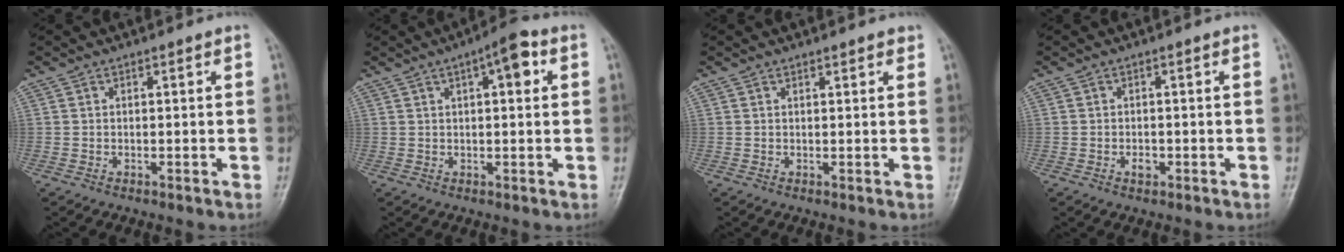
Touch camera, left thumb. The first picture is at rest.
{"total": 6.3, "force": [2.2, 2.1, 5.5], "torque": [-0.069, 0.011, 0.024]}
{"total": 1.5, "force": [1.1, 0.5, 0.8], "torque": [-0.006, -0.003, 0.012]}
{"total": 1.7, "force": [-0.7, 1.1, 1.1], "torque": [-0.015, 0.005, -0.010]}